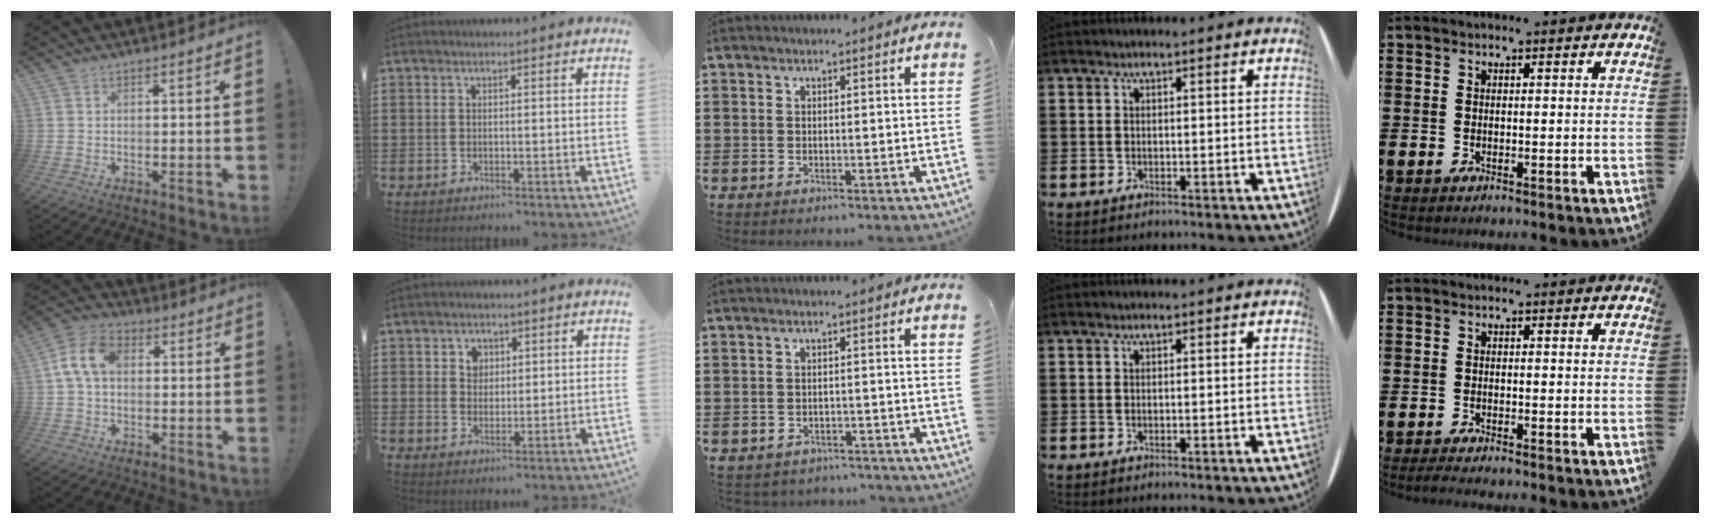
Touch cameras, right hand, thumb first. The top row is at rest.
{"thumb": {"total": 9.8, "force": [1.4, 6.6, 7.1], "torque": [-0.137, 0.019, 0.030]}, "index": {"total": 2.4, "force": [1.0, 2.0, 0.7], "torque": [-0.022, 0.010, 0.017]}, "middle": {"total": 2.1, "force": [-2.1, 0.2, -0.3], "torque": [-0.012, -0.001, -0.046]}, "little": {"total": 1.1, "force": [-0.8, 0.1, 0.7], "torque": [-0.012, -0.001, -0.015]}}